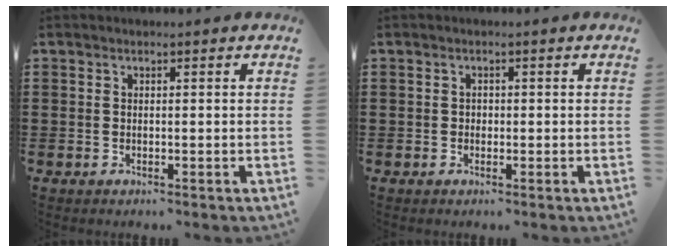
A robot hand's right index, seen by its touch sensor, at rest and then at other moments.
{"total": 0.7, "force": [-0.1, 0.6, 0.3], "torque": [-0.007, 0.002, -0.002]}